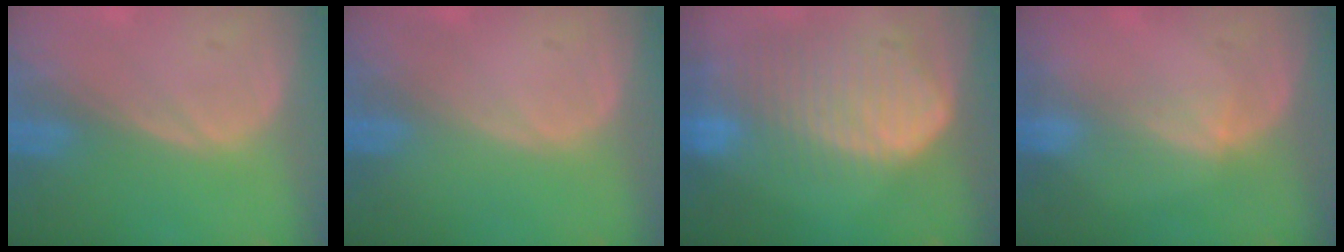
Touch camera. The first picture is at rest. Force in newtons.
{"total": 0.0}
{"total": 10.1, "press": 8.7, "slide": 5.2}
{"total": 2.1, "press": 1.7, "slide": 1.2}